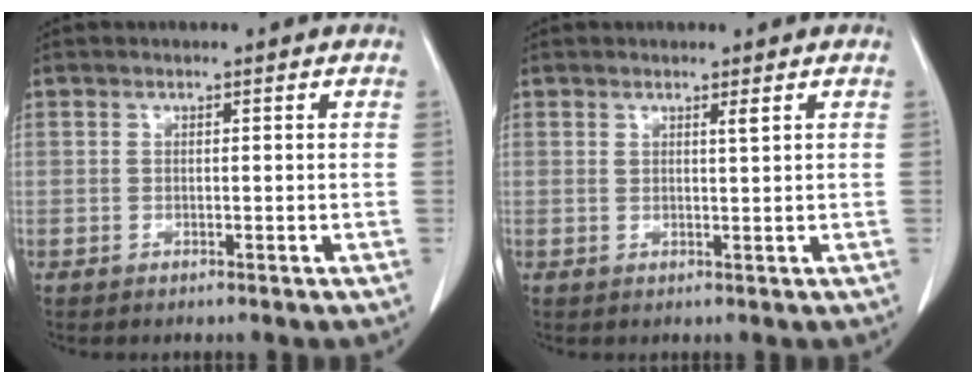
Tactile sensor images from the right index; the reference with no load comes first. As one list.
[{"total": 1.0, "force": [0.7, -0.2, 0.7], "torque": [-0.016, -0.006, 0.012]}]